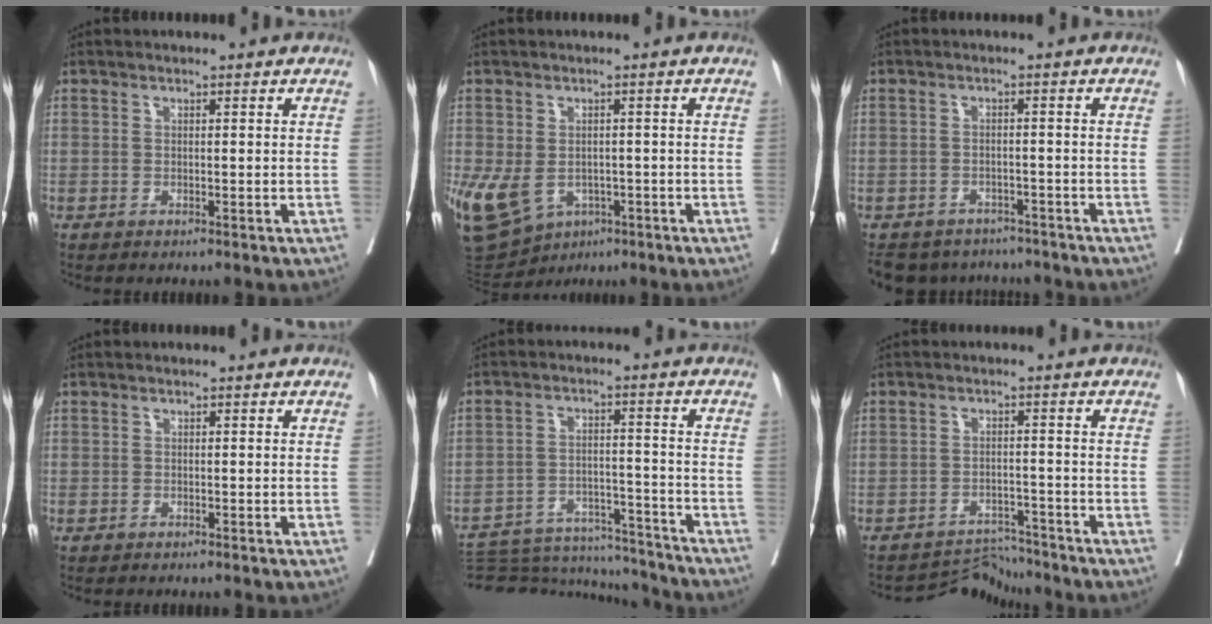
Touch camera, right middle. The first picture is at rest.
{"total": 16.9, "force": [-6.4, 12.7, 9.1], "torque": [-0.230, -0.005, -0.086]}
{"total": 11.6, "force": [-10.2, 4.9, 2.5], "torque": [-0.057, 0.007, -0.129]}
{"total": 0.0}
{"total": 15.2, "force": [-14.6, 3.5, 2.1], "torque": [-0.029, 0.024, -0.208]}
{"total": 4.2, "force": [-3.5, 0.6, -2.2], "torque": [0.043, 0.017, -0.053]}